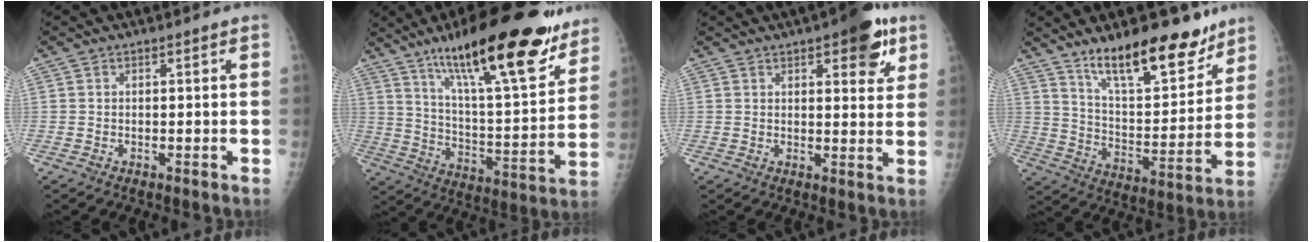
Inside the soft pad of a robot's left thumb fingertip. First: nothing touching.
{"total": 26.0, "force": [17.2, 6.4, 18.4], "torque": [-0.259, -0.068, 0.279]}
{"total": 9.1, "force": [4.9, 3.5, 6.9], "torque": [-0.063, -0.017, 0.058]}
{"total": 17.8, "force": [12.9, 6.2, 10.6], "torque": [-0.118, -0.092, 0.216]}